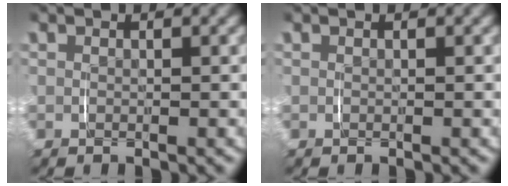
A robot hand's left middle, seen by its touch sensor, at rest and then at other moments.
{"total": 0.0}